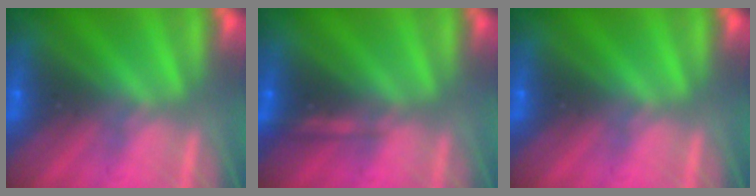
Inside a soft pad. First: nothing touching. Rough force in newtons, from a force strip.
{"total": 2.2}
{"total": 0.0}